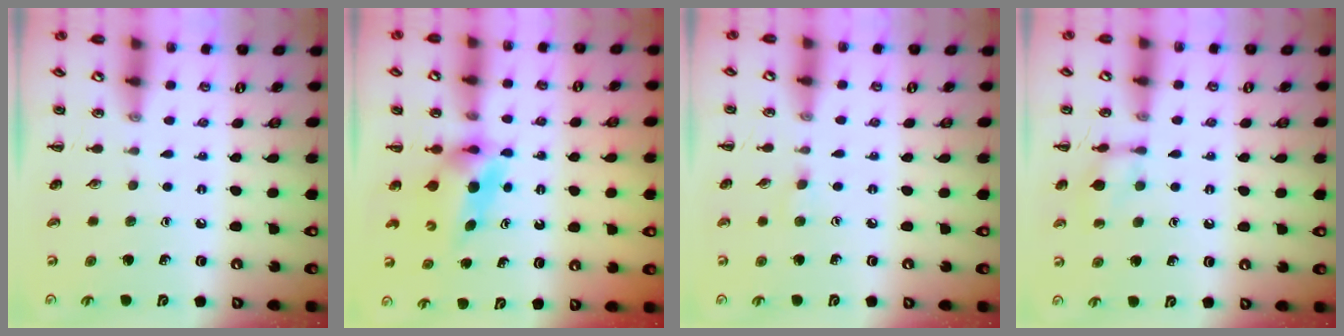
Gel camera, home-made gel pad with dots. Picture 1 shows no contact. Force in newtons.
{"total": 5.5, "press": 5.5, "slide": 0.6}
{"total": 3.9, "press": 3.6, "slide": 1.6}
{"total": 9.6, "press": 9.5, "slide": 1.5}